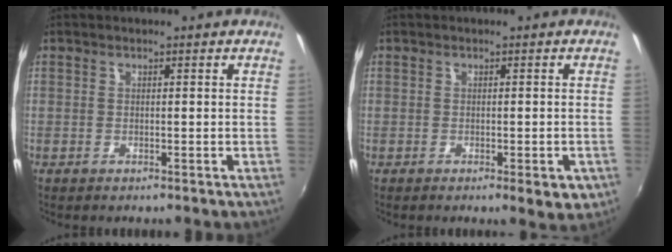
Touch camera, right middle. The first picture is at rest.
{"total": 3.4, "force": [-1.5, 1.3, 2.8], "torque": [-0.041, -0.009, -0.017]}